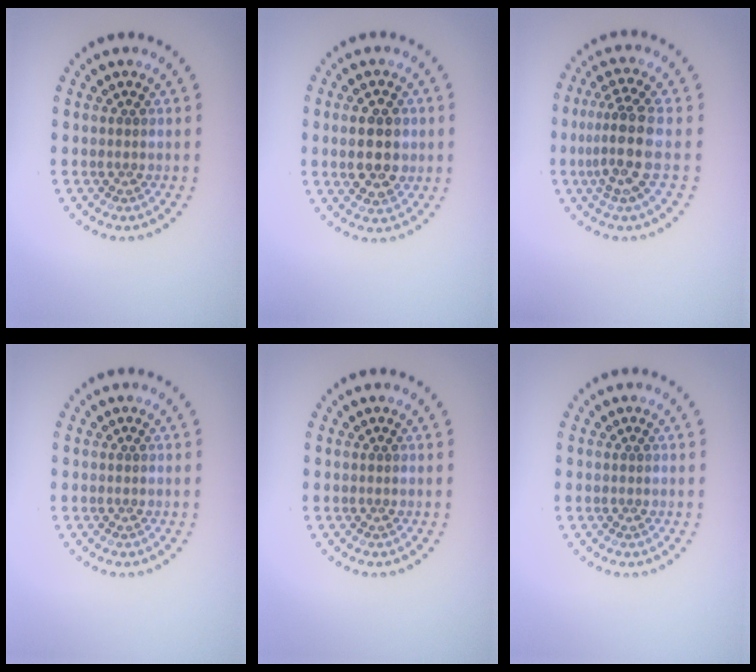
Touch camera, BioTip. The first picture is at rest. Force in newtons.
{"total": 3.9, "press": 3.9, "slide": 0.2}
{"total": 3.9, "press": 3.1, "slide": 2.3}
{"total": 0.0}
{"total": 0.0}
{"total": 0.0}